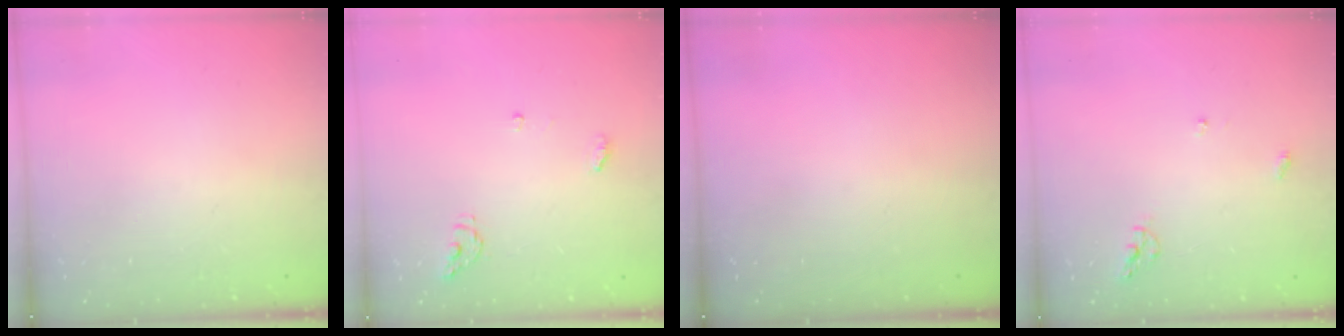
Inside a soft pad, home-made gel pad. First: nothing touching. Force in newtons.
{"total": 5.0, "press": 5.0, "slide": 0.5}
{"total": 0.0}
{"total": 5.8, "press": 5.8, "slide": 0.2}